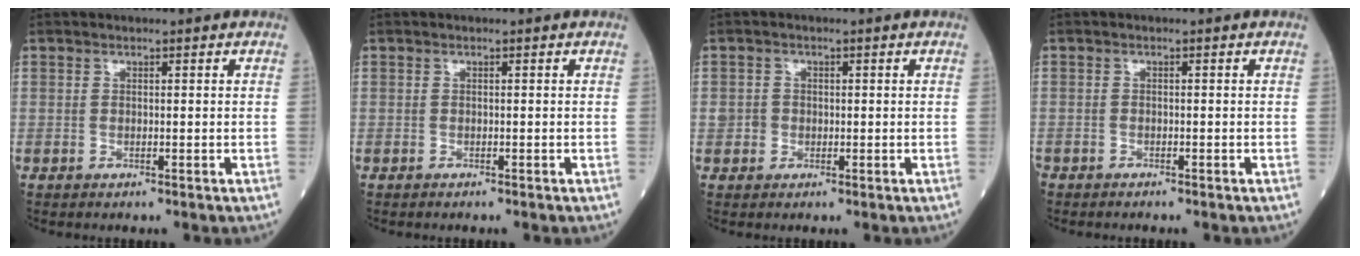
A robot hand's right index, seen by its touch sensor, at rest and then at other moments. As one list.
[{"total": 0.0}, {"total": 2.1, "force": [-0.2, 2.0, 0.4], "torque": [0.002, 0.007, -0.003]}, {"total": 1.4, "force": [-1.3, 0.5, 0.4], "torque": [-0.010, -0.001, -0.021]}]